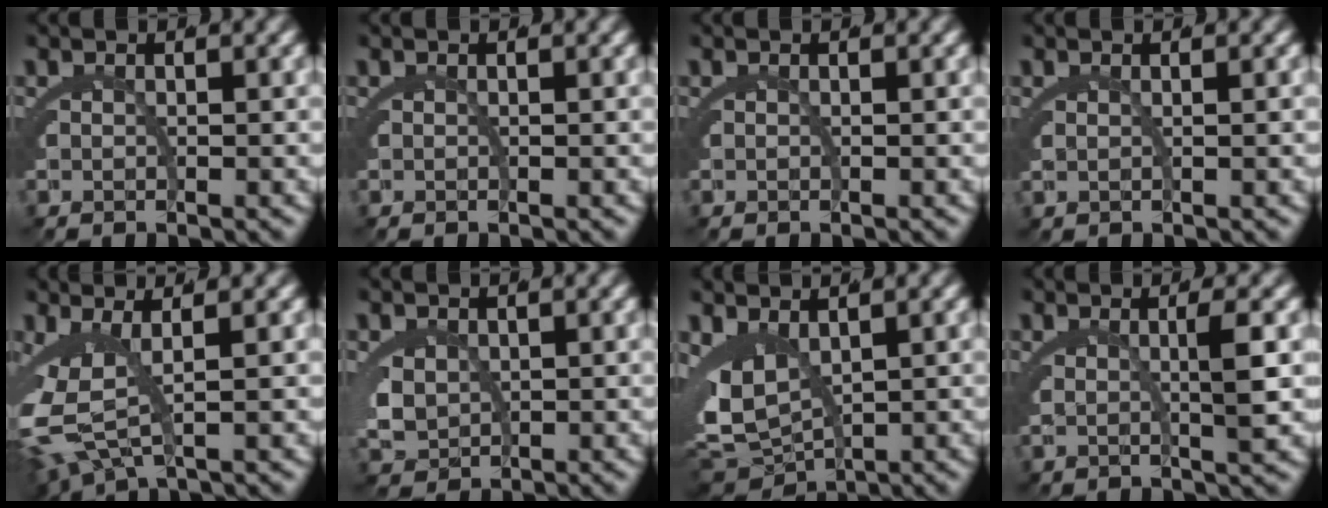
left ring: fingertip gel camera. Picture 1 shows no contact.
{"total": 0.0}
{"total": 0.0}
{"total": 1.0, "force": [0.6, -0.5, 0.7], "torque": [-0.012, 0.000, 0.015]}
{"total": 6.6, "force": [-0.3, 3.7, 5.5], "torque": [-0.136, -0.024, 0.009]}
{"total": 3.2, "force": [0.4, 2.7, 1.6], "torque": [-0.056, -0.022, 0.024]}
{"total": 8.8, "force": [0.0, 7.2, 4.9], "torque": [-0.128, -0.029, 0.010]}
{"total": 2.6, "force": [0.9, -0.7, 2.4], "torque": [-0.033, -0.003, 0.022]}